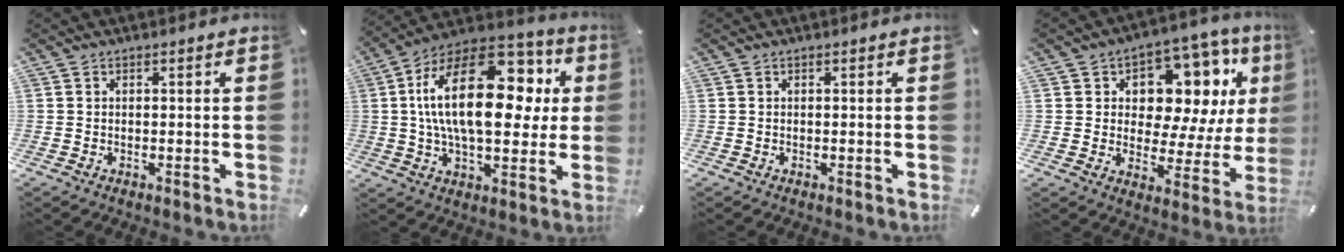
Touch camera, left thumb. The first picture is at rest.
{"total": 25.8, "force": [5.8, 13.6, 21.1], "torque": [-0.387, -0.018, 0.091]}
{"total": 0.0}
{"total": 13.4, "force": [6.7, 8.8, 7.5], "torque": [-0.098, -0.058, 0.117]}